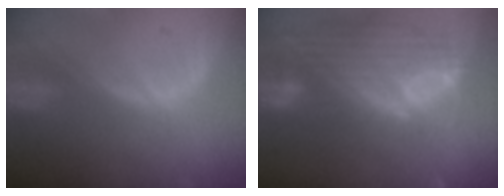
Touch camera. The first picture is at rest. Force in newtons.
{"total": 12.2, "press": 10.3, "slide": 6.5}